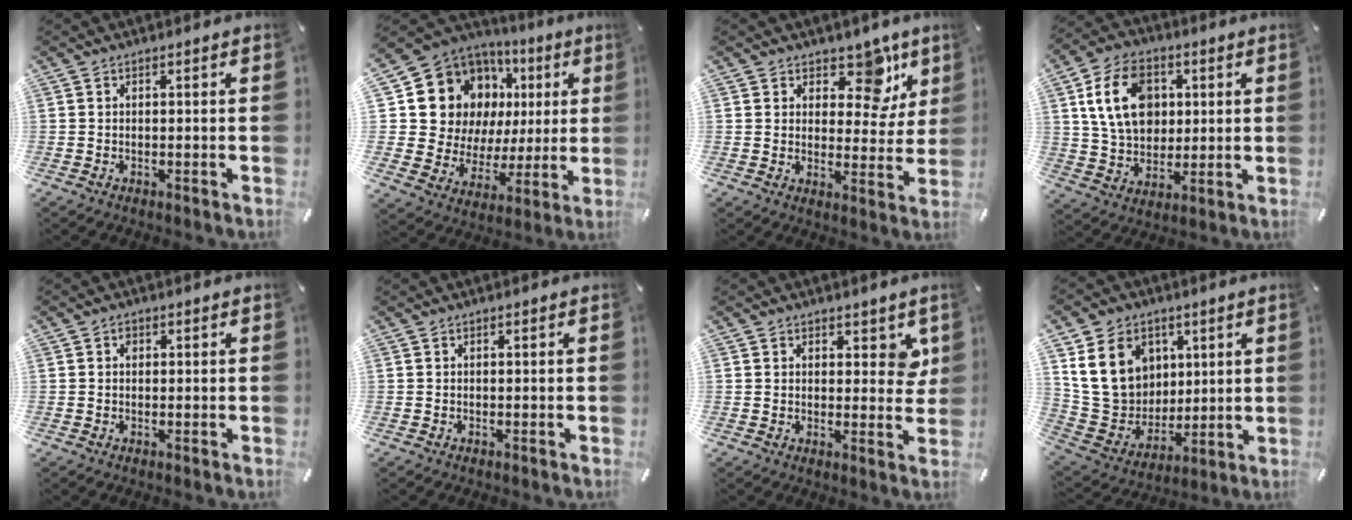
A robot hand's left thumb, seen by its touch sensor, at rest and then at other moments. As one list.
[{"total": 16.4, "force": [6.4, 13.7, 6.5], "torque": [-0.108, -0.046, 0.141]}, {"total": 11.2, "force": [7.3, 6.2, 5.7], "torque": [-0.060, -0.054, 0.125]}, {"total": 14.3, "force": [3.2, 10.9, 8.6], "torque": [-0.176, 0.011, 0.057]}, {"total": 1.0, "force": [0.2, 0.9, 0.4], "torque": [-0.008, 0.006, 0.002]}, {"total": 0.0}, {"total": 5.1, "force": [2.8, 3.4, 2.6], "torque": [-0.011, -0.013, 0.043]}, {"total": 16.9, "force": [5.7, 14.2, 7.2], "torque": [-0.139, -0.020, 0.115]}]